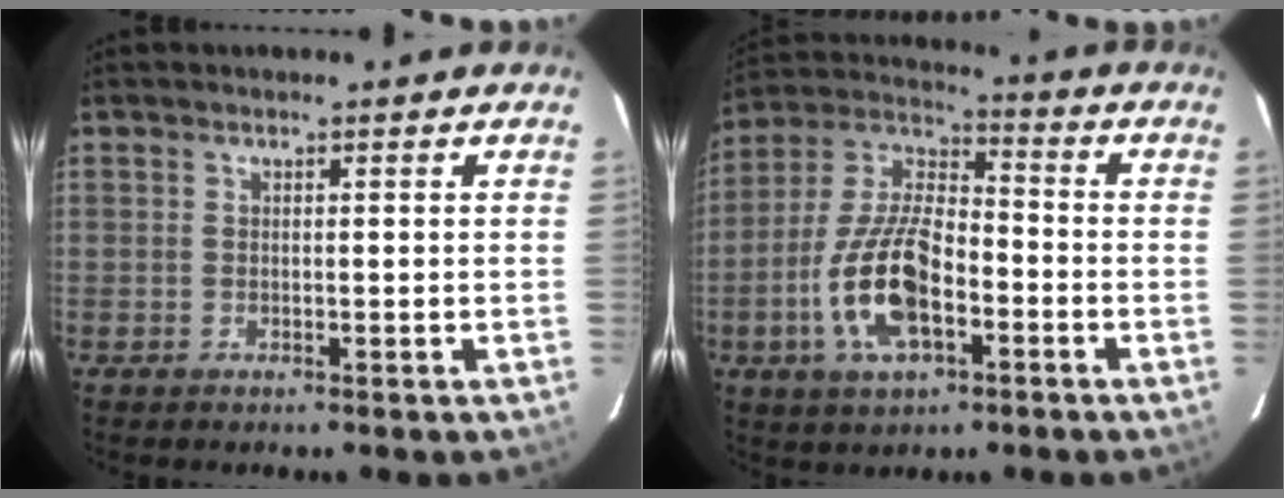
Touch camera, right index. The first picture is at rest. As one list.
[{"total": 15.9, "force": [-5.4, 7.2, 13.2], "torque": [-0.278, 0.001, -0.100]}]